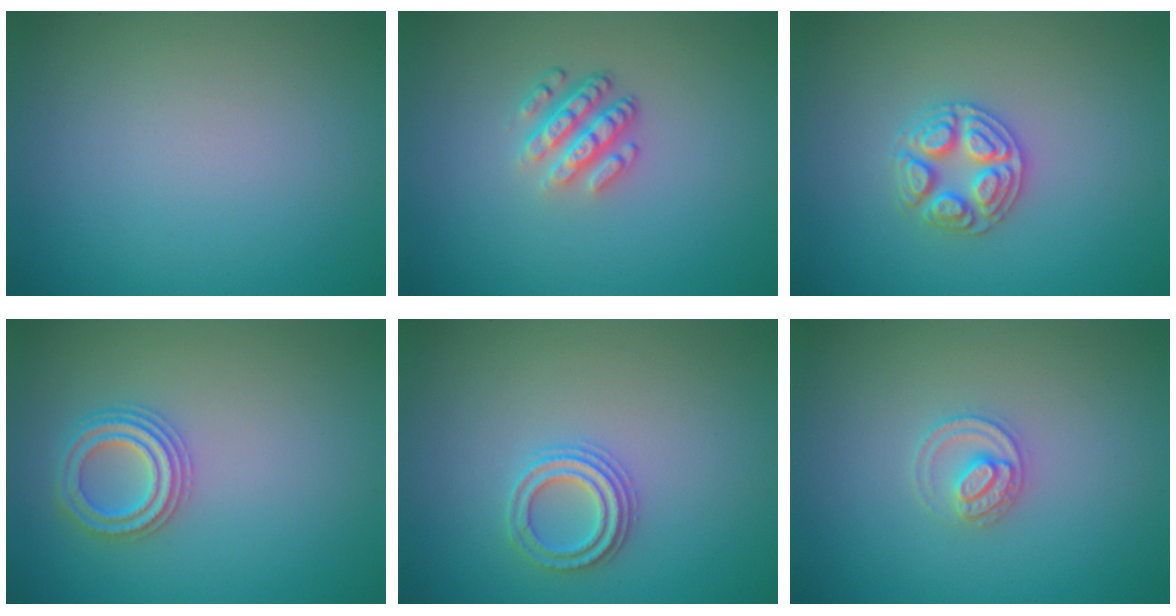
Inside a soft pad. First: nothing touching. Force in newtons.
{"total": 3.6, "press": 2.6, "slide": 2.5}
{"total": 3.2, "press": 3.1, "slide": 0.4}
{"total": 2.9, "press": 2.9, "slide": 0.5}
{"total": 2.3, "press": 2.2, "slide": 0.5}
{"total": 2.2, "press": 2.2, "slide": 0.2}